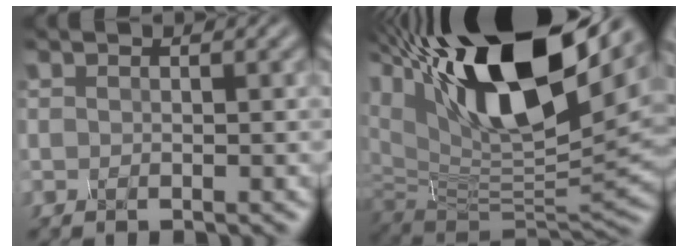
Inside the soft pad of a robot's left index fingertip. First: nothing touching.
{"total": 15.9, "force": [8.1, 6.7, 11.9], "torque": [-0.243, 0.027, 0.148]}